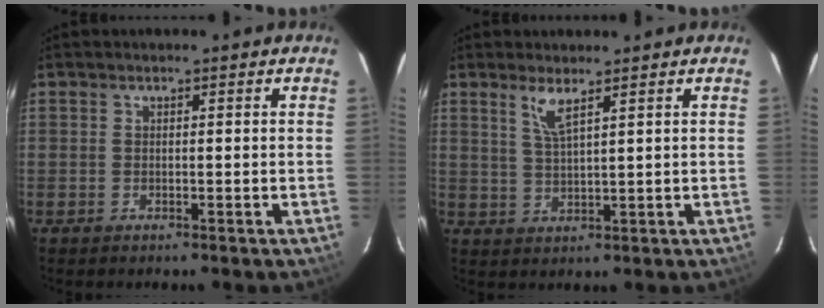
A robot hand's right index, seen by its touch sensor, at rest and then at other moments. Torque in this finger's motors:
{"motor_torque": [-0.01, 0.16, 0.08, 0.07]}